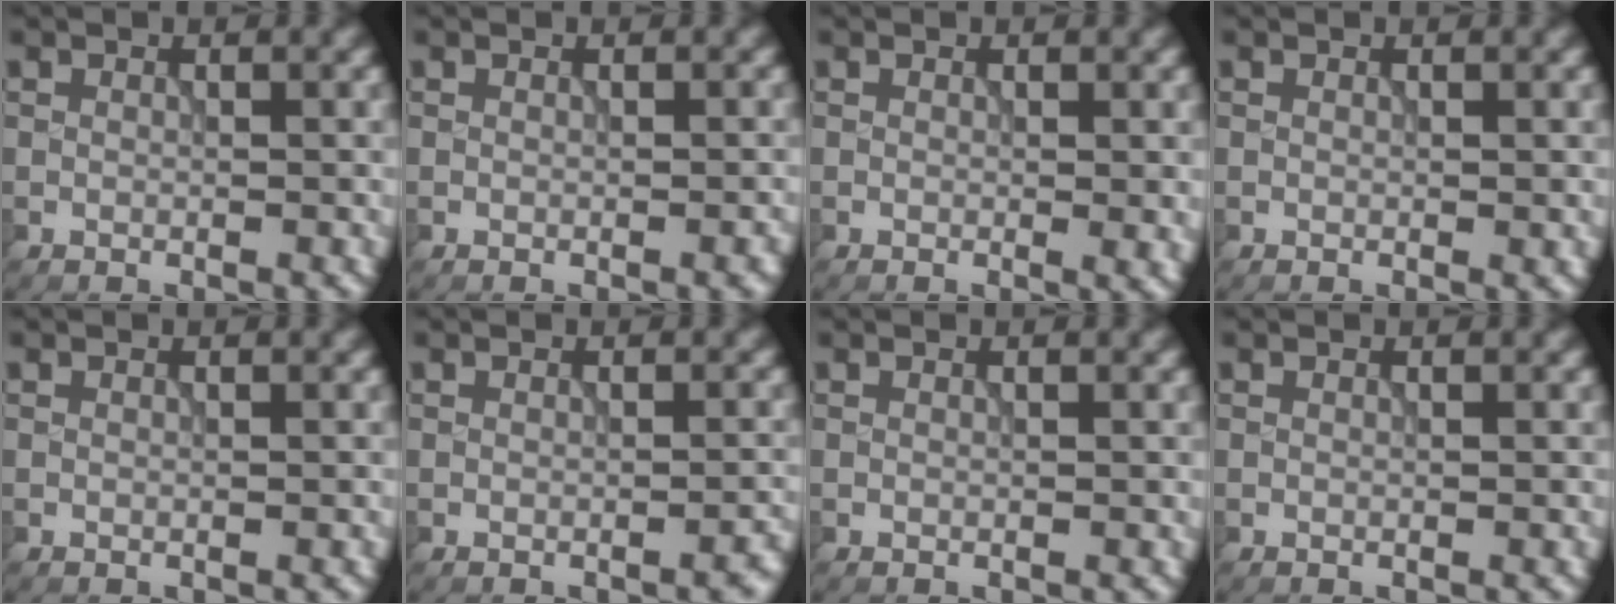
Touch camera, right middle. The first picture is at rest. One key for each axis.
{"total": 0.8, "fx": -0.2, "fy": 0.2, "fz": 0.7, "tx": -0.007, "ty": 0.002, "tz": -0.003}
{"total": 1.0, "fx": 0.1, "fy": 0.2, "fz": 1.0, "tx": -0.011, "ty": -0.005, "tz": -0.001}
{"total": 0.0}
{"total": 0.0}
{"total": 1.1, "fx": -0.6, "fy": 0.2, "fz": 0.8, "tx": -0.010, "ty": 0.003, "tz": -0.010}
{"total": 0.0}
{"total": 0.0}